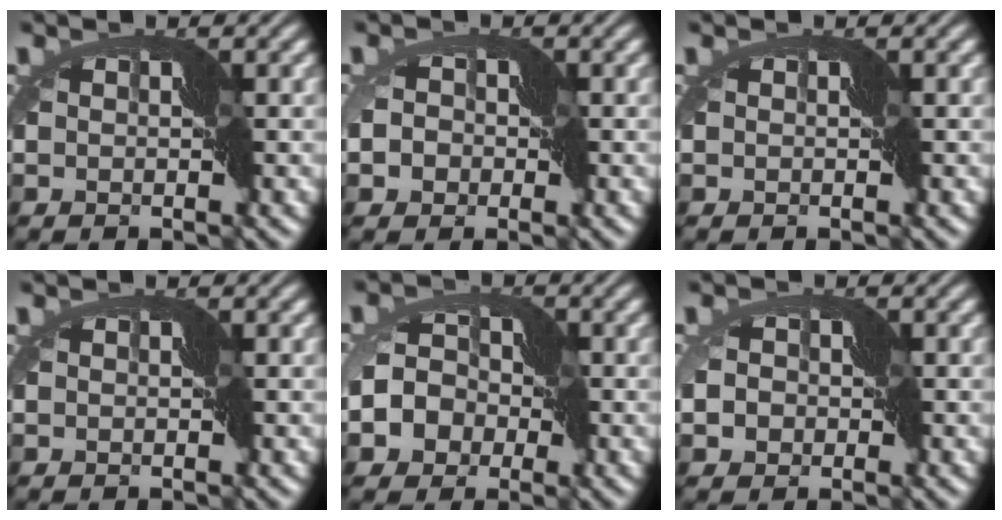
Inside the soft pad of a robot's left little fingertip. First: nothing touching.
{"total": 3.5, "force": [-1.9, 2.8, 0.8], "torque": [-0.003, -0.005, -0.047]}
{"total": 0.0}
{"total": 0.0}
{"total": 5.0, "force": [-1.0, 4.1, 2.7], "torque": [-0.033, -0.007, -0.040]}
{"total": 3.2, "force": [-1.5, 2.7, 0.9], "torque": [-0.008, -0.008, -0.042]}